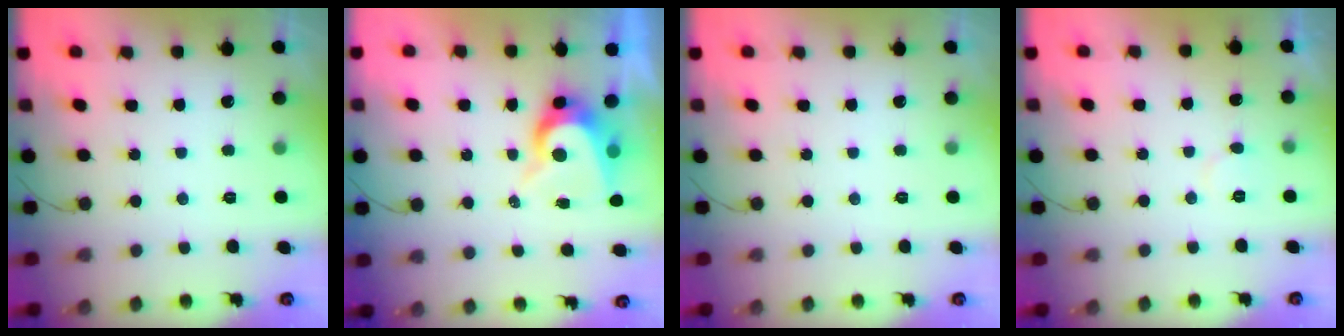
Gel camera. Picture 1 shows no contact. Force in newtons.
{"total": 8.0, "press": 8.0, "slide": 0.6}
{"total": 0.0}
{"total": 3.4, "press": 3.4, "slide": 0.2}